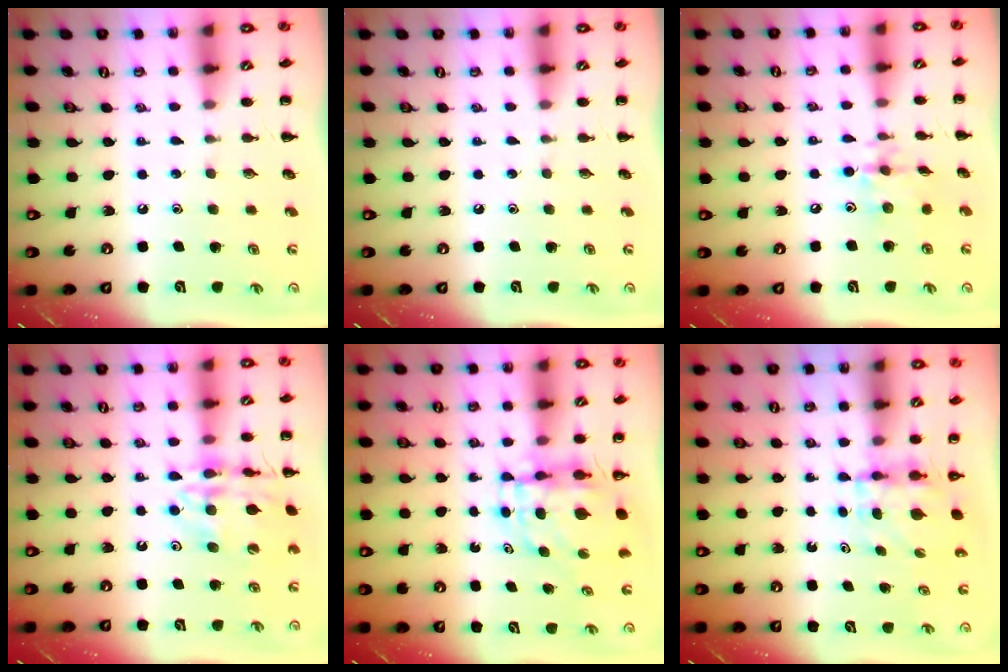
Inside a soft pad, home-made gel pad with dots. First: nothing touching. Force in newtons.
{"total": 0.0}
{"total": 7.6, "press": 7.5, "slide": 0.6}
{"total": 15.8, "press": 15.7, "slide": 2.0}
{"total": 5.7, "press": 5.6, "slide": 1.0}
{"total": 3.9, "press": 3.9, "slide": 0.3}